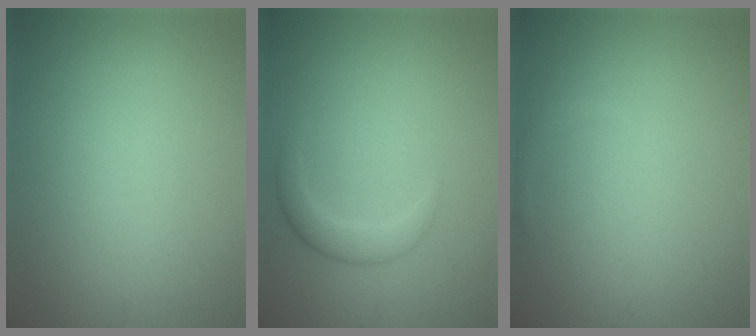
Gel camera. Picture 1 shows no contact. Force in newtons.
{"total": 2.0, "press": 2.0, "slide": 0.1}
{"total": 0.8, "press": 0.8, "slide": 0.1}